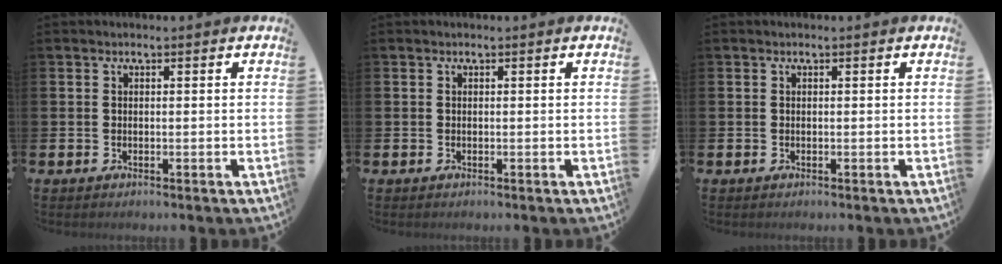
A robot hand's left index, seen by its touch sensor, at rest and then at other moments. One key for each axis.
{"total": 0.0}
{"total": 0.0}